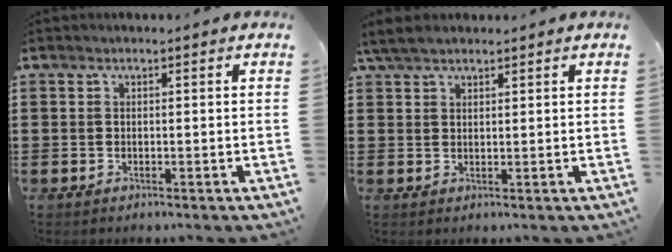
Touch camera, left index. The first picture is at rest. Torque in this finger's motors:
{"motor_torque": [1.02, -1.09, 0.09, 0.10]}